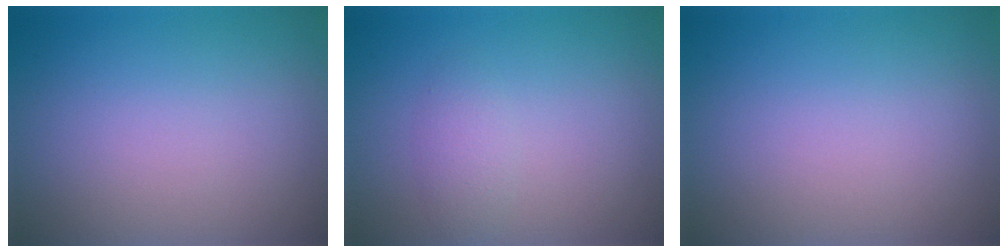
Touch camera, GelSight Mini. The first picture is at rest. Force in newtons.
{"total": 1.5, "press": 1.5, "slide": 0.0}
{"total": 0.0}